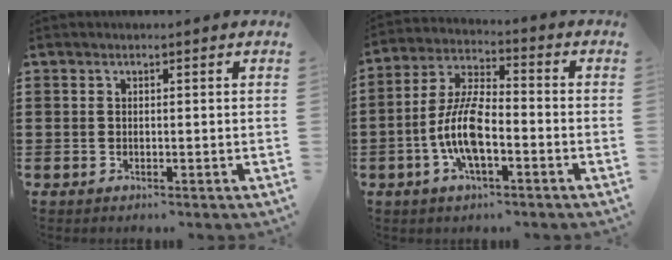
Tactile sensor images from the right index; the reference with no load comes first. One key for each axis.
{"total": 9.4, "fx": -2.7, "fy": 3.7, "fz": 8.2, "tx": -0.191, "ty": -0.006, "tz": -0.059}